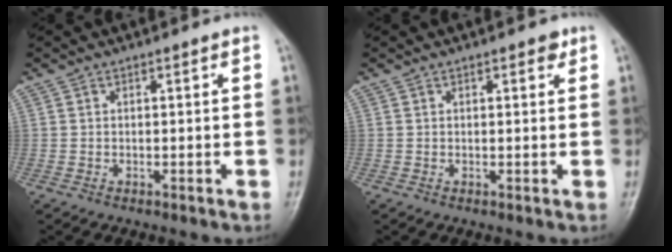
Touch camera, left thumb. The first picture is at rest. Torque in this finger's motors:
{"motor_torque": [-0.23, 0.09, -0.05, -0.11, 0.04]}